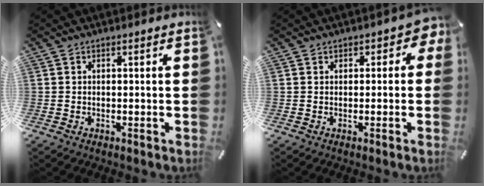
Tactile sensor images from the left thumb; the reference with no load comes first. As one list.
[{"total": 2.7, "force": [0.7, 2.1, 1.6], "torque": [-0.006, -0.001, 0.006]}]